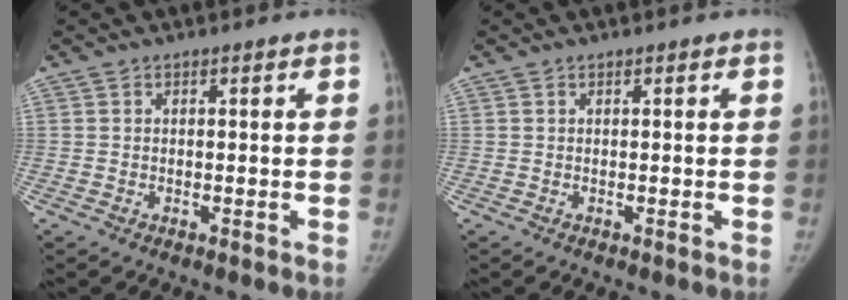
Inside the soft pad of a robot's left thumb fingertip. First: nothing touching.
{"total": 0.0}